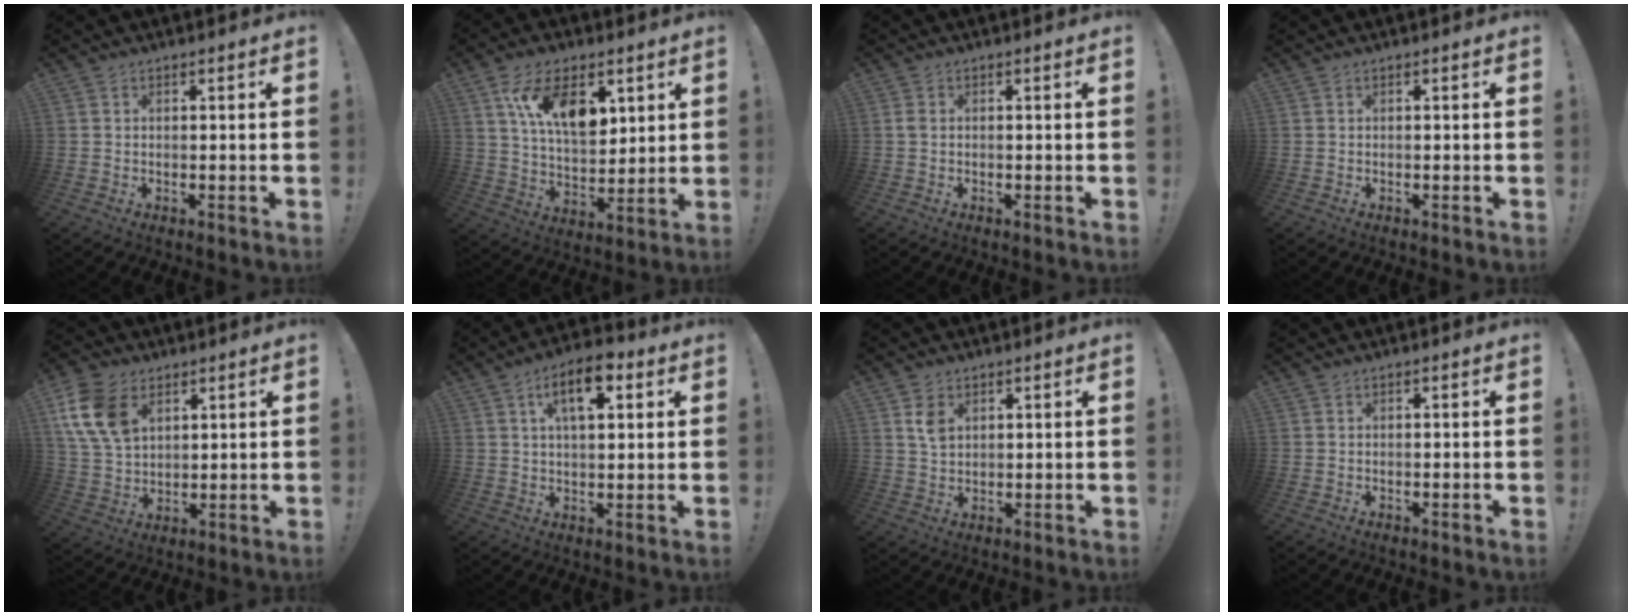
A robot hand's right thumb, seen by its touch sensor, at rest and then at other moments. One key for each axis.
{"total": 15.2, "fx": 7.2, "fy": 8.4, "fz": 10.5, "tx": -0.171, "ty": -0.018, "tz": 0.134}
{"total": 1.0, "fx": 0.1, "fy": 0.7, "fz": 0.8, "tx": -0.017, "ty": 0.005, "tz": 0.002}
{"total": 0.0}
{"total": 15.5, "fx": 6.4, "fy": 11.0, "fz": 8.9, "tx": -0.162, "ty": -0.021, "tz": 0.128}
{"total": 10.3, "fx": 4.2, "fy": 4.9, "fz": 8.1, "tx": -0.118, "ty": -0.003, "tz": 0.070}
{"total": 4.5, "fx": 2.0, "fy": 3.0, "fz": 2.8, "tx": -0.028, "ty": -0.011, "tz": 0.032}
{"total": 0.0}